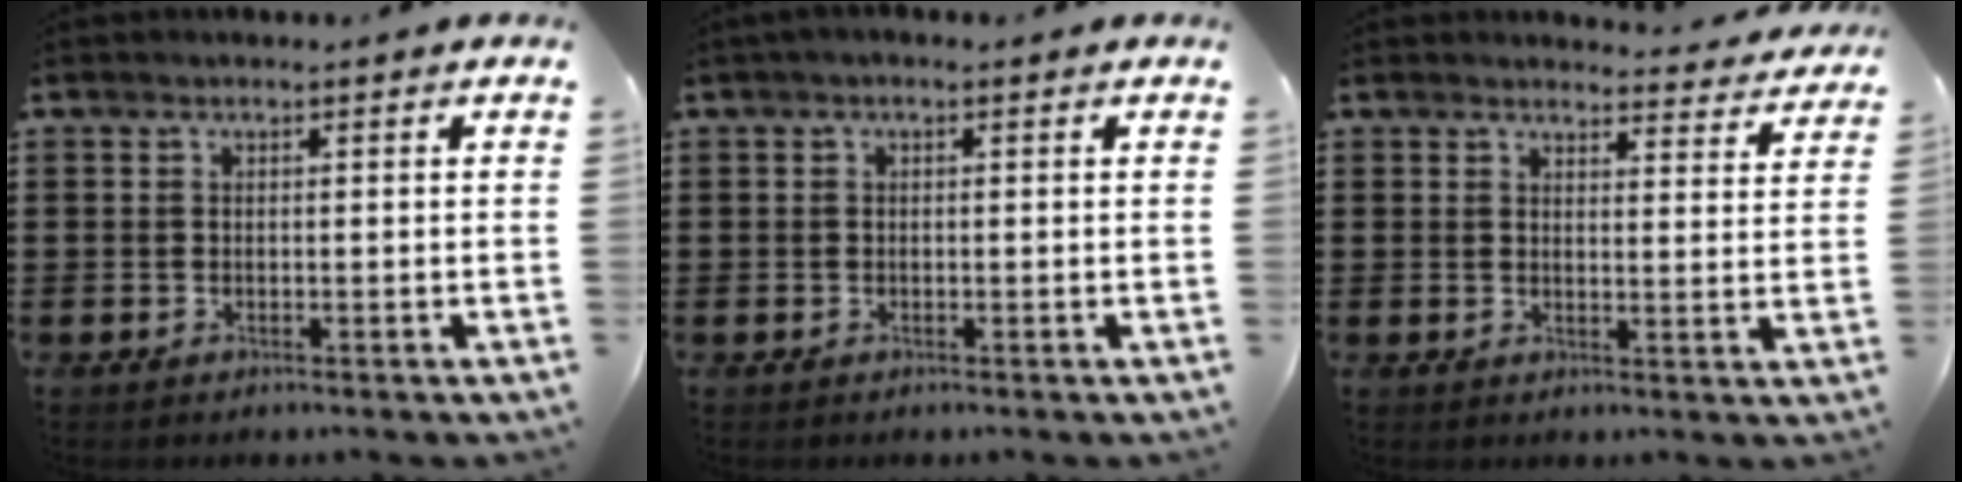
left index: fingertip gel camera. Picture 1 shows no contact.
{"total": 0.6, "force": [-0.1, 0.4, 0.5], "torque": [-0.010, 0.002, -0.002]}
{"total": 3.2, "force": [3.2, 0.3, 0.4], "torque": [-0.012, -0.019, 0.055]}